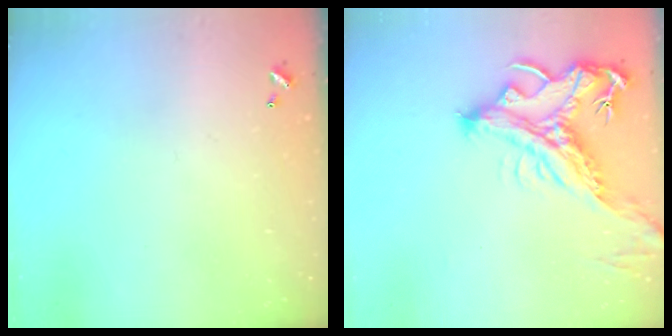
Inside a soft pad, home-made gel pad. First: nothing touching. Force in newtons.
{"total": 4.9, "press": 4.7, "slide": 1.6}